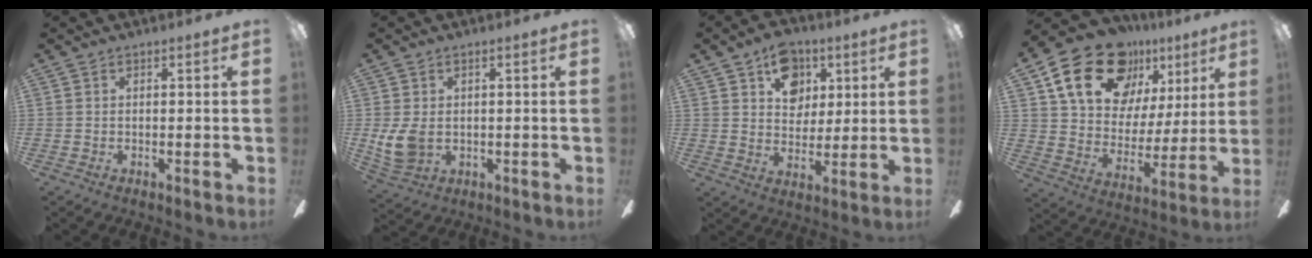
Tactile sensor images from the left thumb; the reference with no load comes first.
{"total": 6.4, "force": [-0.1, 4.3, 4.8], "torque": [-0.115, -0.003, 0.000]}
{"total": 11.6, "force": [5.7, 8.6, 5.2], "torque": [-0.061, -0.014, 0.103]}
{"total": 22.2, "force": [13.7, 14.2, 10.3], "torque": [-0.171, -0.074, 0.253]}